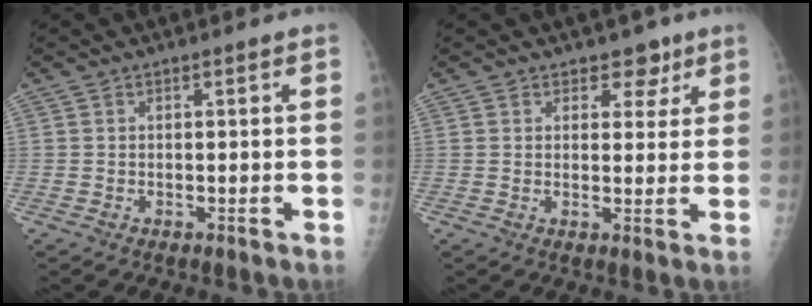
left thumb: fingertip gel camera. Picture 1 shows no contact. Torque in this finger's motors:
{"motor_torque": [-0.56, 0.07, -0.34, 0.29, -0.19]}